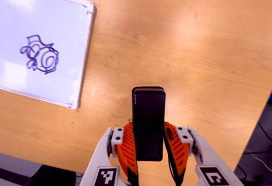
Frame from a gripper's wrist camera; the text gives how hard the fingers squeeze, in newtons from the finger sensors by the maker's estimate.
{"total": 5.5, "left": 3.7, "right": 7.3}